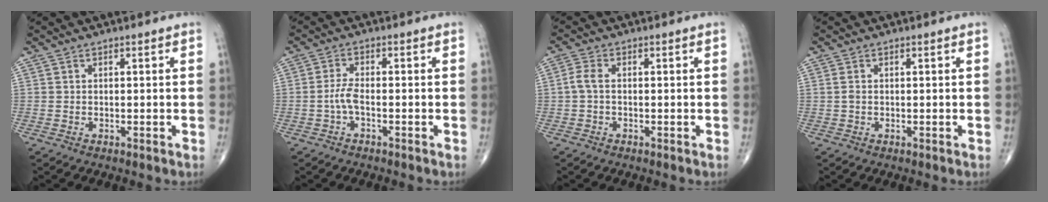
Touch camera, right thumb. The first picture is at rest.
{"total": 2.7, "force": [-1.0, 0.8, 2.4], "torque": [-0.054, 0.006, -0.023]}
{"total": 2.5, "force": [-0.3, 1.3, 2.1], "torque": [-0.048, 0.003, -0.012]}
{"total": 0.9, "force": [0.0, 0.5, 0.7], "torque": [-0.018, -0.001, 0.001]}